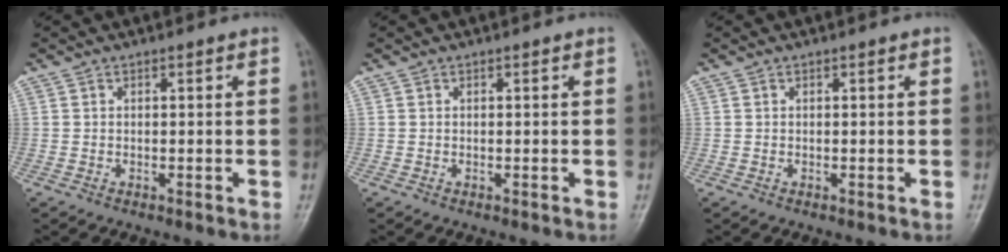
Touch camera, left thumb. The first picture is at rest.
{"total": 0.0}
{"total": 0.0}